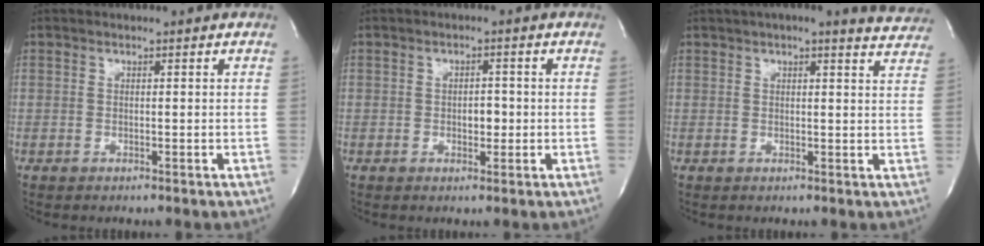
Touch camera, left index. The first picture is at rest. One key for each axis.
{"total": 2.2, "fx": -0.4, "fy": 1.3, "fz": 1.7, "tx": -0.029, "ty": -0.001, "tz": -0.004}
{"total": 10.5, "fx": 9.4, "fy": 1.5, "fz": 4.4, "tx": -0.046, "ty": 0.000, "tz": 0.092}